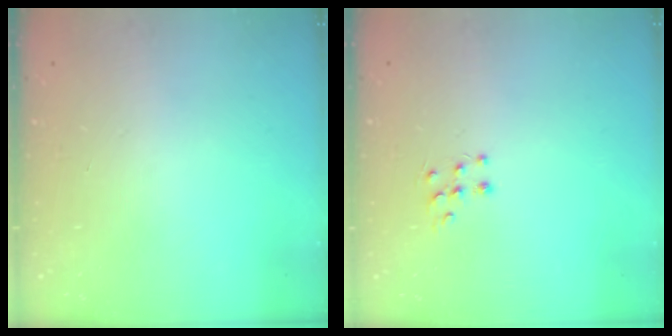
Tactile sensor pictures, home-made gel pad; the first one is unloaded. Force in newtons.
{"total": 6.4, "press": 6.3, "slide": 0.8}